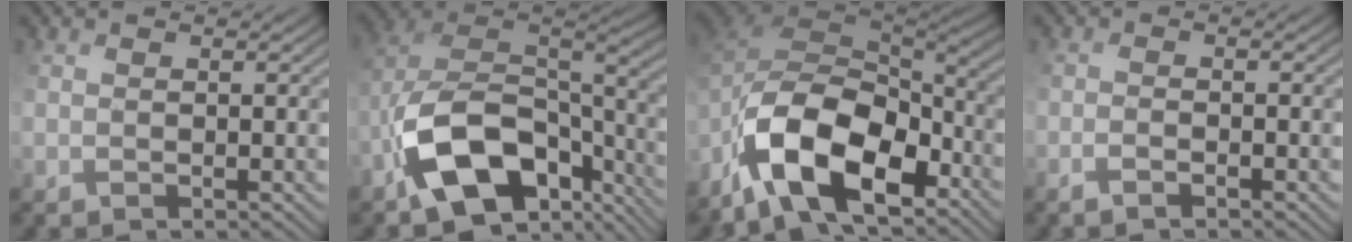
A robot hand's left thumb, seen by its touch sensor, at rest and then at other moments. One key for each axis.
{"total": 14.3, "fx": -7.4, "fy": 7.5, "fz": 9.7, "tx": -0.191, "ty": -0.006, "tz": -0.131}
{"total": 15.5, "fx": -7.5, "fy": 7.4, "fz": 11.3, "tx": -0.259, "ty": -0.019, "tz": -0.137}
{"total": 1.3, "fx": -1.1, "fy": -0.1, "fz": 0.7, "tx": -0.011, "ty": 0.001, "tz": -0.019}